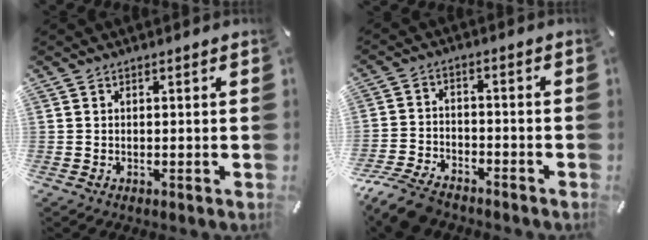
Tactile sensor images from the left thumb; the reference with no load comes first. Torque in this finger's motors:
{"motor_torque": [-0.26, 0.35, 0.14, 0.17, 0.01]}